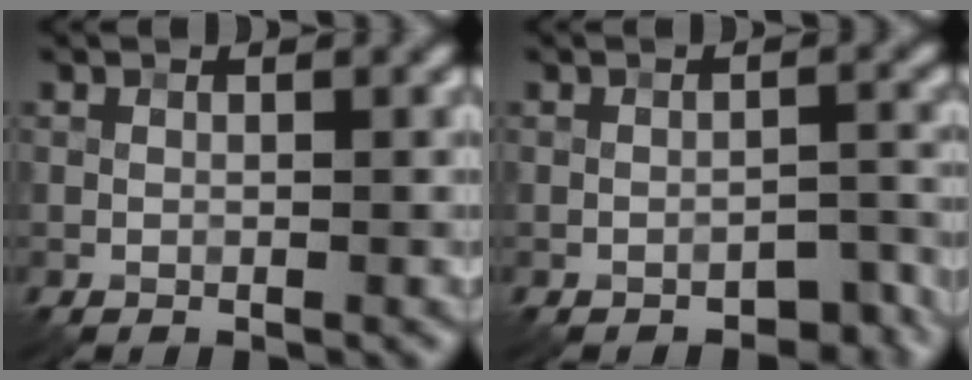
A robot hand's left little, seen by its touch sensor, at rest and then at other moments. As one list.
[{"total": 2.5, "force": [-2.0, 1.0, 1.1], "torque": [-0.009, 0.007, -0.026]}]